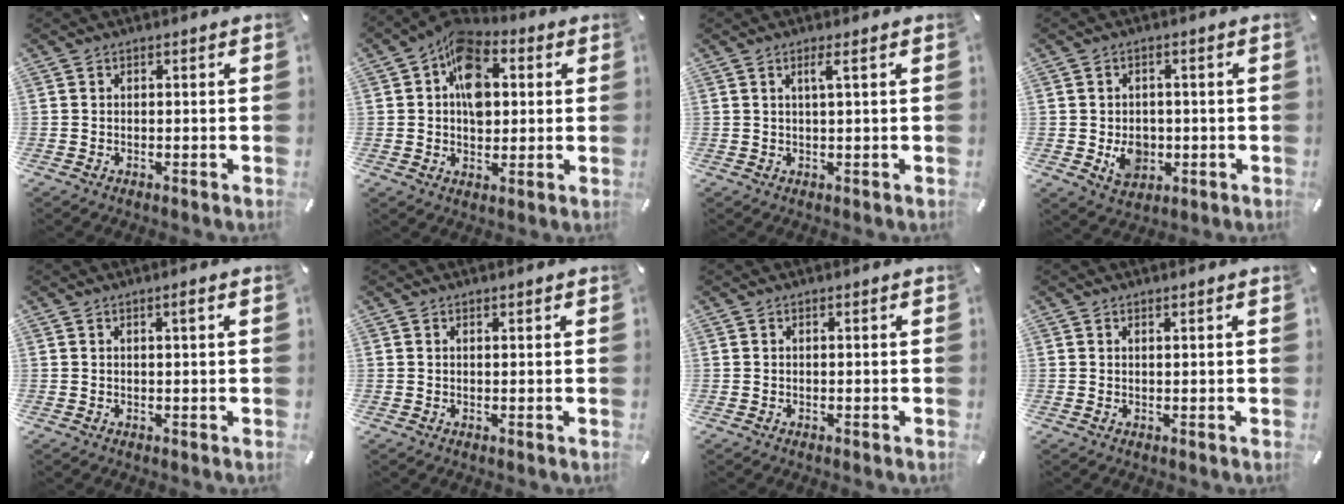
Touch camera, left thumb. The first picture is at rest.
{"total": 12.5, "force": [3.0, 8.8, 8.4], "torque": [-0.139, -0.001, 0.058]}
{"total": 2.6, "force": [0.9, -0.1, 2.5], "torque": [-0.049, -0.002, 0.014]}
{"total": 6.5, "force": [-1.1, 5.4, 3.5], "torque": [-0.043, 0.001, -0.017]}
{"total": 1.4, "force": [0.6, 0.1, 1.3], "torque": [-0.026, 0.001, 0.009]}
{"total": 0.6, "force": [0.4, 0.2, 0.3], "torque": [-0.006, 0.000, 0.008]}
{"total": 0.0}
{"total": 0.9, "force": [0.7, -0.1, 0.6], "torque": [-0.011, -0.003, 0.012]}